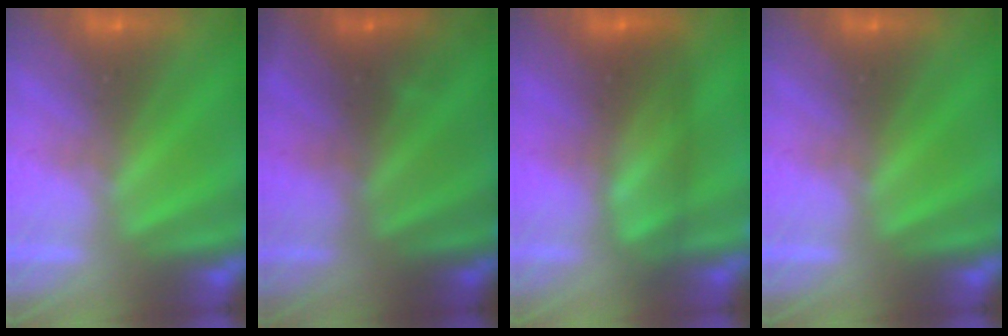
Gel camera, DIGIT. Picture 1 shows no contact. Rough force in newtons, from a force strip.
{"total": 2.7}
{"total": 9.8}
{"total": 0.0}